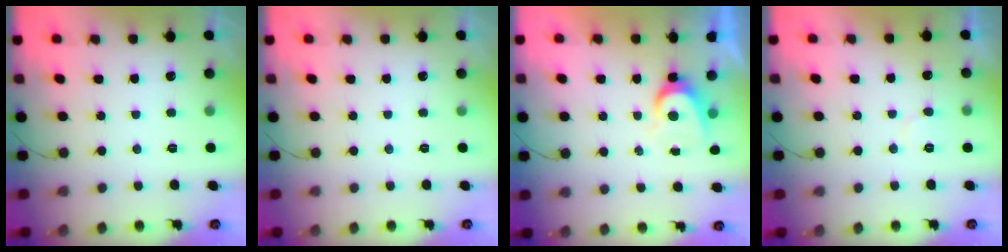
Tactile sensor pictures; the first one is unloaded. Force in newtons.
{"total": 0.0}
{"total": 5.5, "press": 5.5, "slide": 0.6}
{"total": 5.2, "press": 5.2, "slide": 0.3}